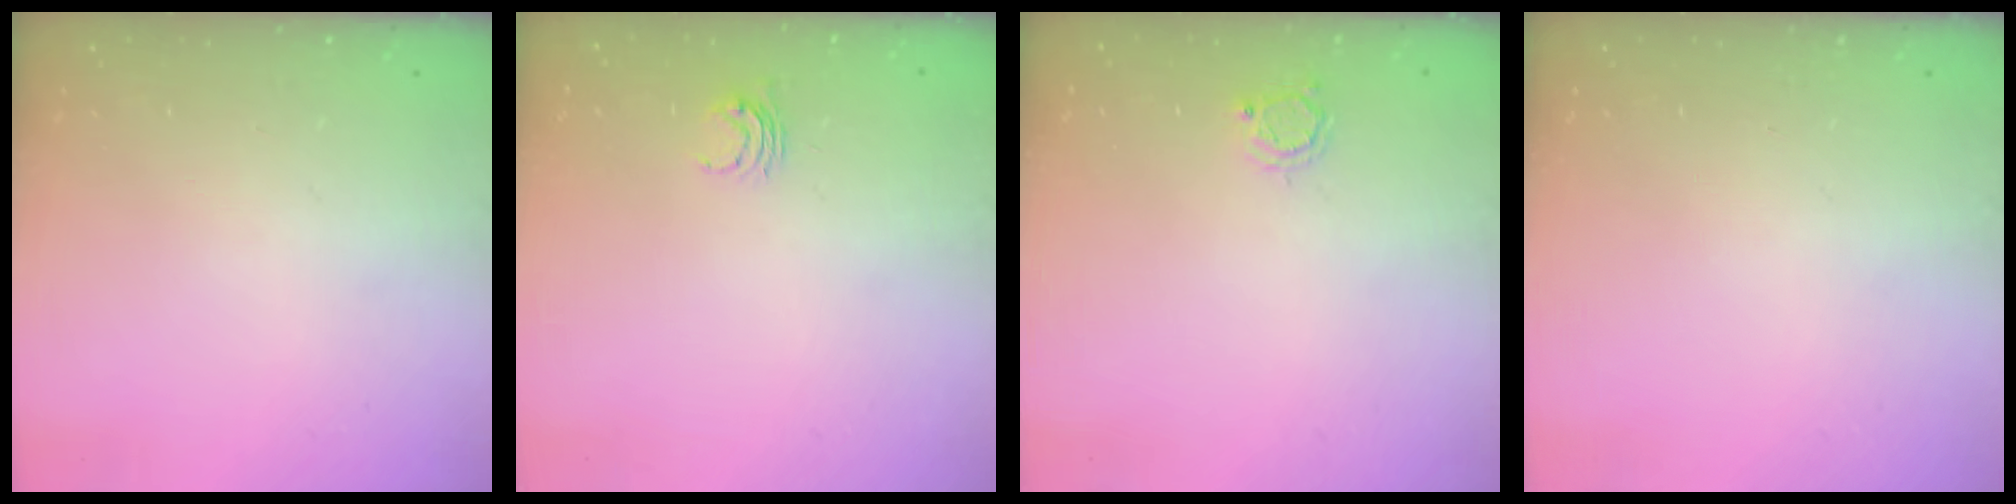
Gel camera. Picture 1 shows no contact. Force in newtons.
{"total": 3.7, "press": 3.6, "slide": 0.3}
{"total": 3.0, "press": 3.0, "slide": 0.4}
{"total": 0.0}